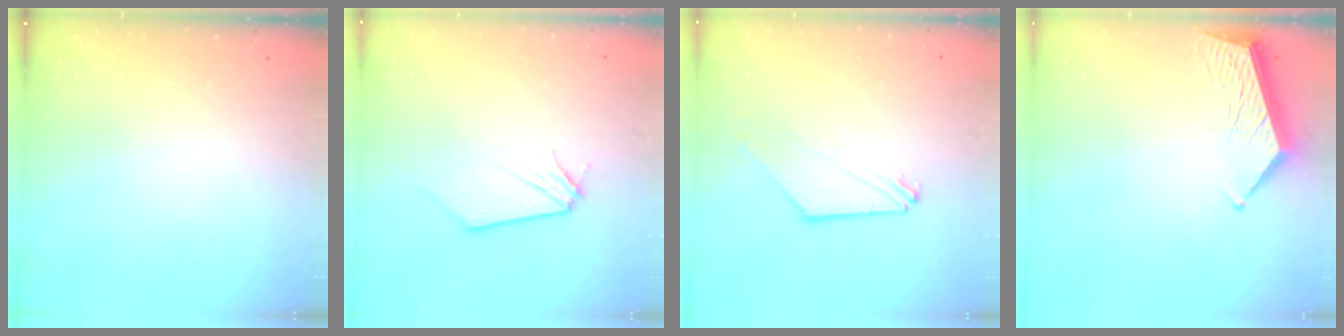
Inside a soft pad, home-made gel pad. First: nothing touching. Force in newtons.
{"total": 0.0}
{"total": 0.0}
{"total": 6.4, "press": 6.4, "slide": 0.5}